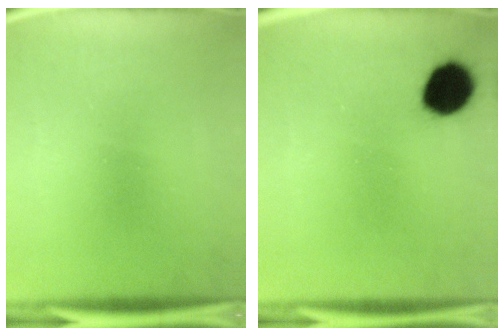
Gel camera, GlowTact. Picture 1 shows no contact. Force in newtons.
{"total": 9.3}